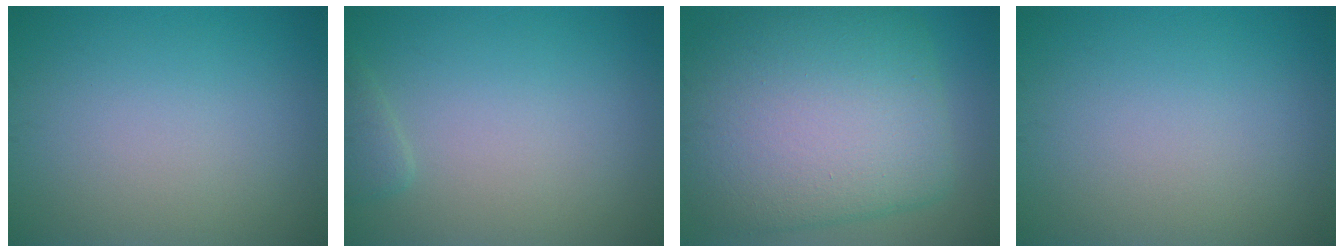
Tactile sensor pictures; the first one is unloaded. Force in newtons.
{"total": 1.2, "press": 1.2, "slide": 0.1}
{"total": 13.6, "press": 13.6, "slide": 0.6}
{"total": 0.0}